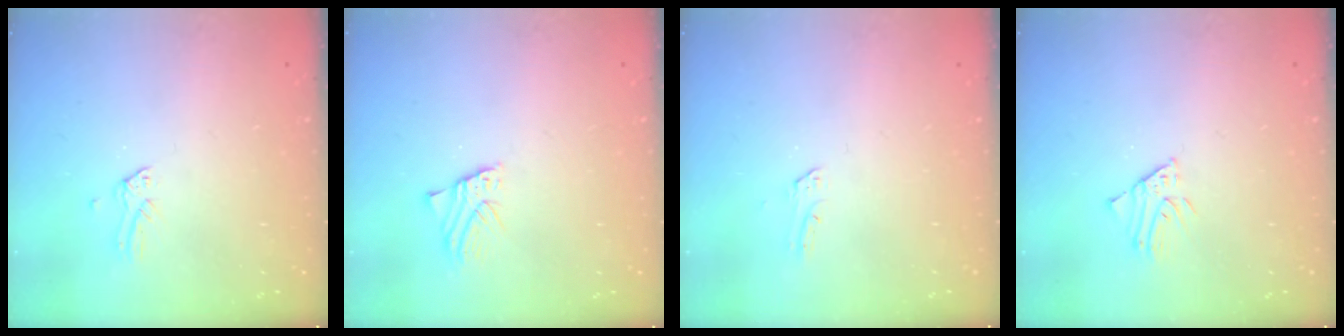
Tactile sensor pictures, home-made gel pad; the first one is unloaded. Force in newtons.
{"total": 1.5, "press": 1.5, "slide": 0.0}
{"total": 1.6, "press": 1.6, "slide": 0.2}
{"total": 1.9, "press": 1.9, "slide": 0.1}